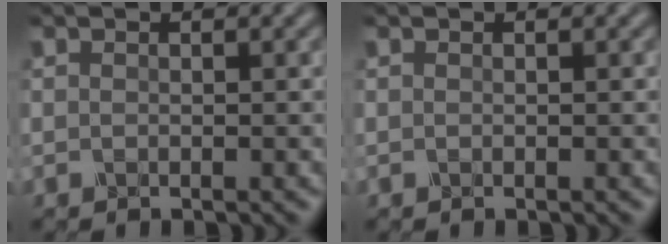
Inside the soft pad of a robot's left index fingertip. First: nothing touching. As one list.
[{"total": 0.0}]